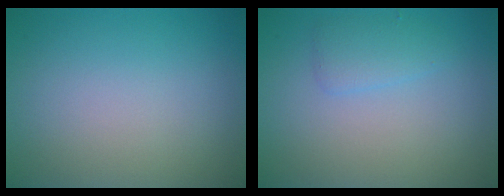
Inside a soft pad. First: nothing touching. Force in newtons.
{"total": 1.7, "press": 1.7, "slide": 0.1}